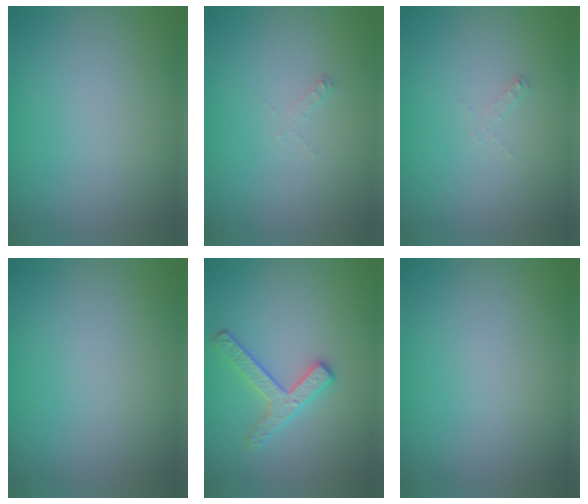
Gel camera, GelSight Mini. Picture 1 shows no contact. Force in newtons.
{"total": 0.5, "press": 0.5, "slide": 0.1}
{"total": 0.5, "press": 0.5, "slide": 0.1}
{"total": 0.0}
{"total": 2.6, "press": 2.4, "slide": 0.9}
{"total": 0.0}